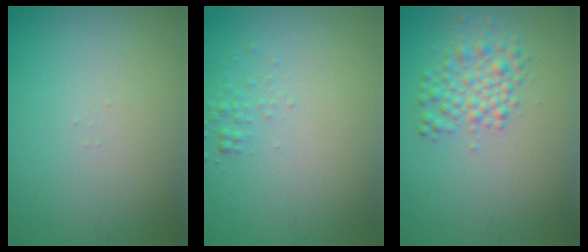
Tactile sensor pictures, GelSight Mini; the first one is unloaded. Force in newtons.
{"total": 0.9, "press": 0.9, "slide": 0.0}
{"total": 2.9, "press": 2.9, "slide": 0.0}